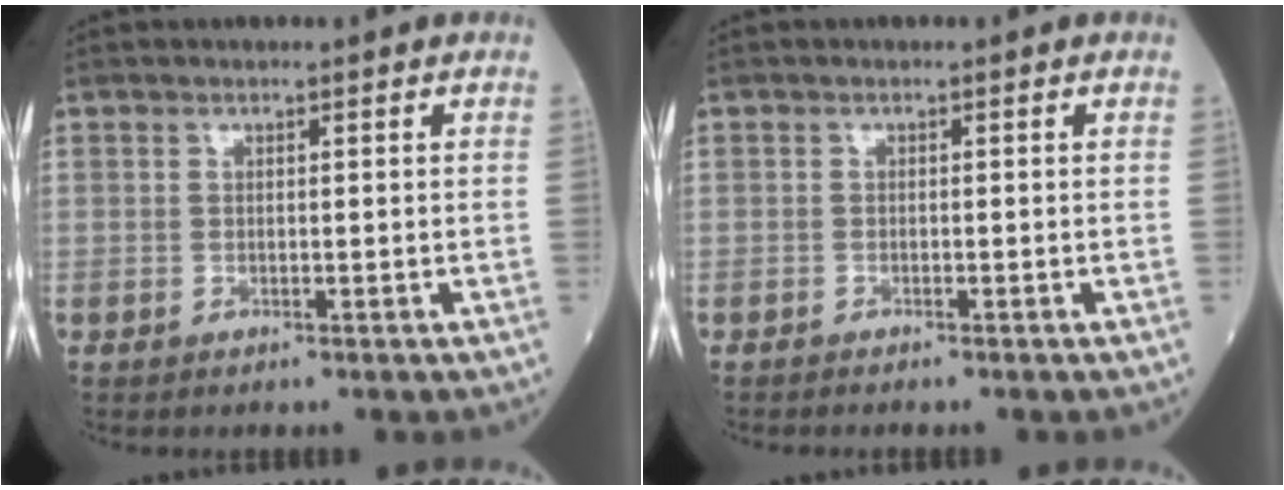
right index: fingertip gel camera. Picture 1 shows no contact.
{"total": 0.6, "force": [-0.6, -0.1, 0.1], "torque": [0.000, -0.001, -0.012]}